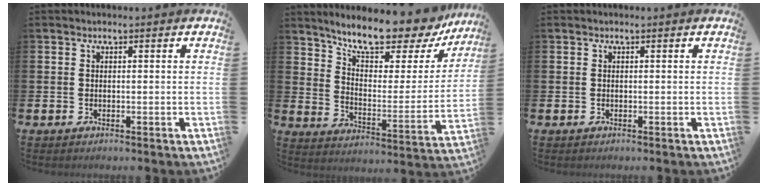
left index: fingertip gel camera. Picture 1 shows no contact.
{"total": 11.0, "force": [9.8, 2.4, 4.3], "torque": [-0.103, -0.072, 0.165]}
{"total": 0.0}